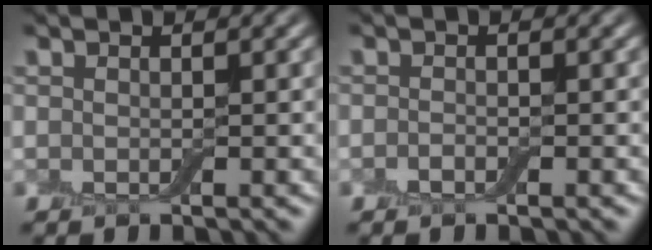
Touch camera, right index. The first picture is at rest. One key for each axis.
{"total": 0.6, "fx": -0.4, "fy": 0.2, "fz": 0.4, "tx": -0.011, "ty": -0.001, "tz": -0.008}